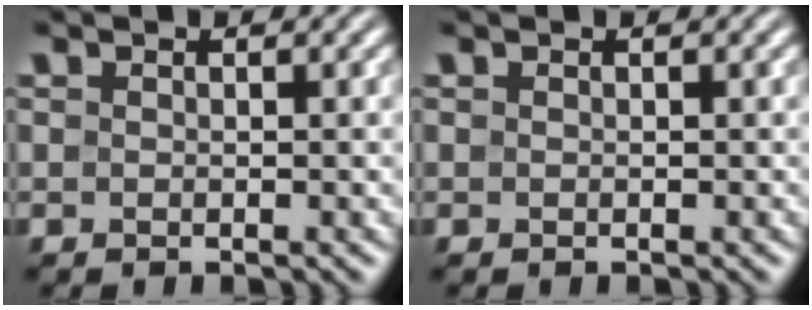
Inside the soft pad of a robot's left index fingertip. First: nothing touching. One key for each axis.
{"total": 0.0}